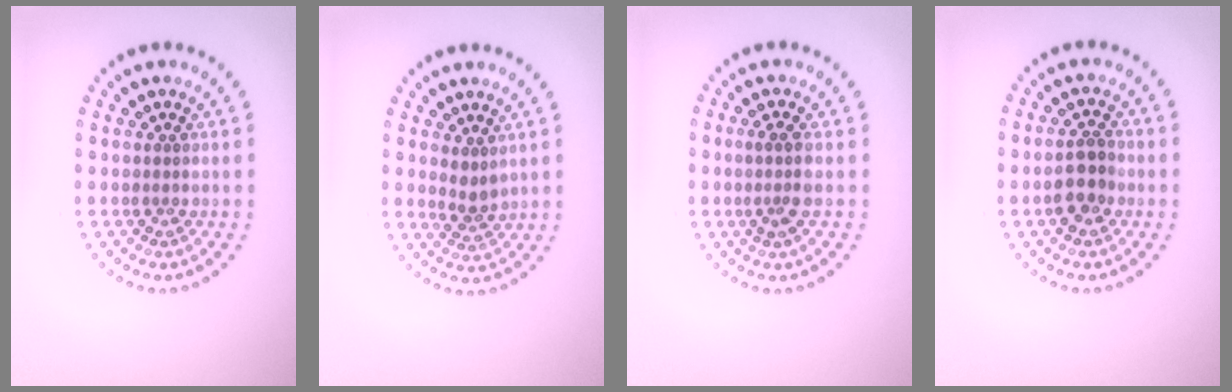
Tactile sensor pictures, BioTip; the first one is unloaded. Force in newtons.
{"total": 1.6, "press": 1.4, "slide": 0.8}
{"total": 1.9, "press": 1.6, "slide": 1.1}
{"total": 2.8, "press": 2.7, "slide": 0.7}